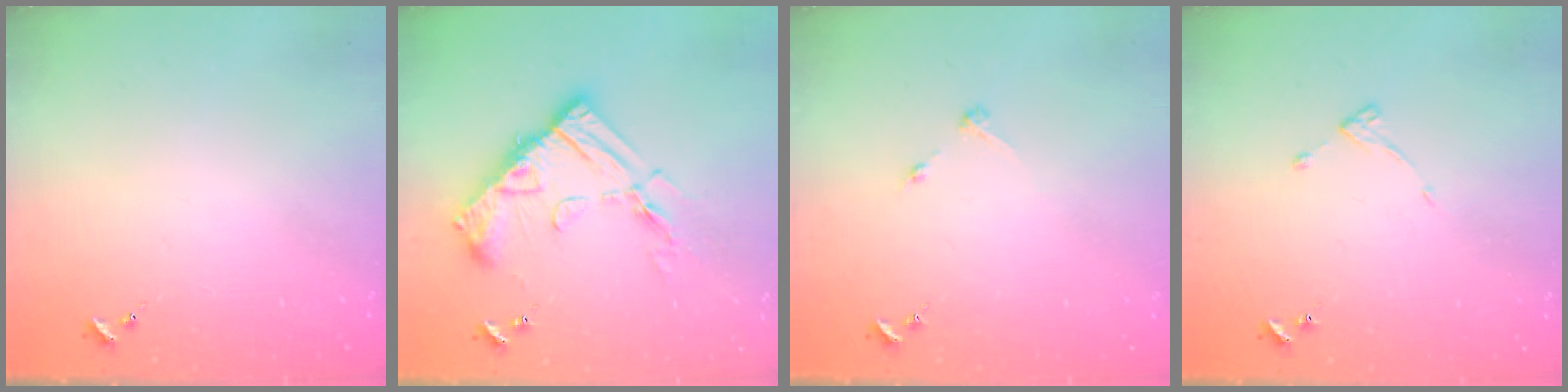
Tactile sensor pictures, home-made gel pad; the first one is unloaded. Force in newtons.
{"total": 16.6, "press": 16.6, "slide": 1.1}
{"total": 2.8, "press": 2.8, "slide": 0.3}
{"total": 3.6, "press": 3.6, "slide": 0.5}